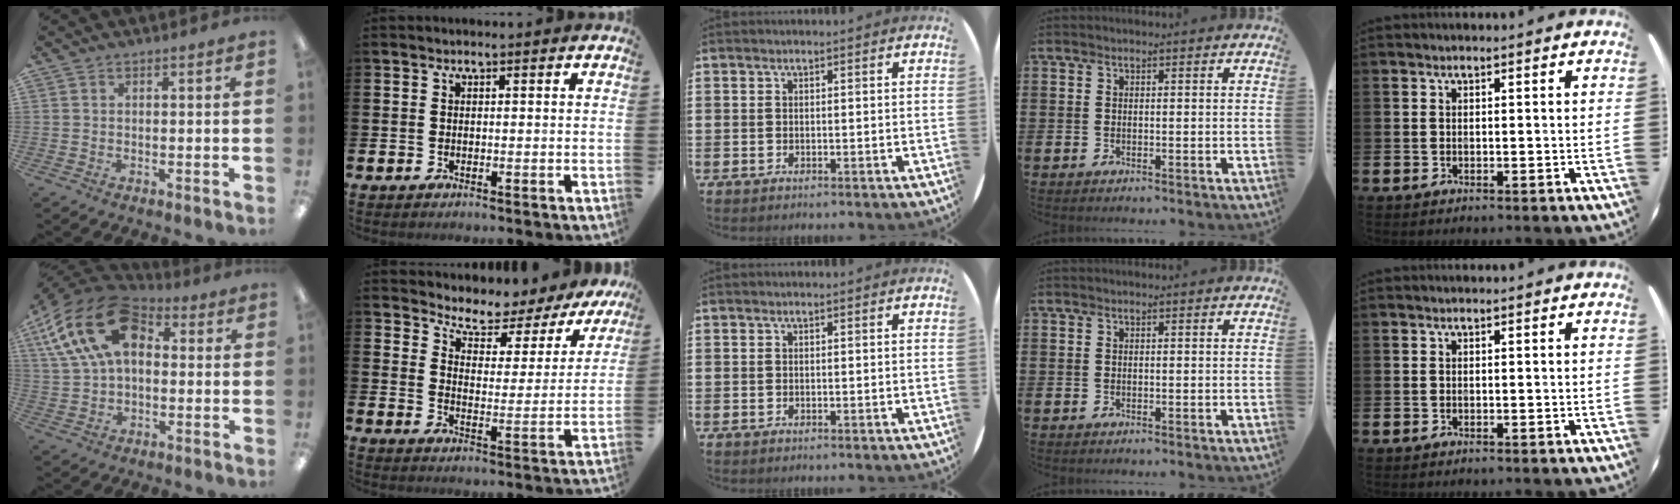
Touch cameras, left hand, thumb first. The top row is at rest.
{"thumb": {"total": 19.5, "force": [6.5, 12.5, 13.6], "torque": [-0.277, -0.018, 0.111]}, "index": {"total": 5.8, "force": [5.5, 1.7, 0.6], "torque": [-0.048, -0.044, 0.092]}}